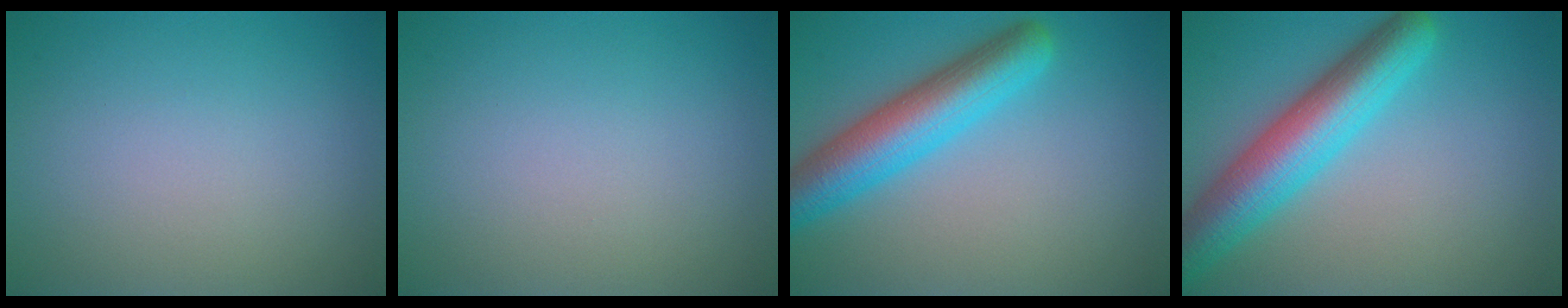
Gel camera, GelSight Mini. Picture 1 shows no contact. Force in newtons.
{"total": 0.0}
{"total": 6.6, "press": 6.5, "slide": 0.2}
{"total": 7.5, "press": 7.5, "slide": 0.3}